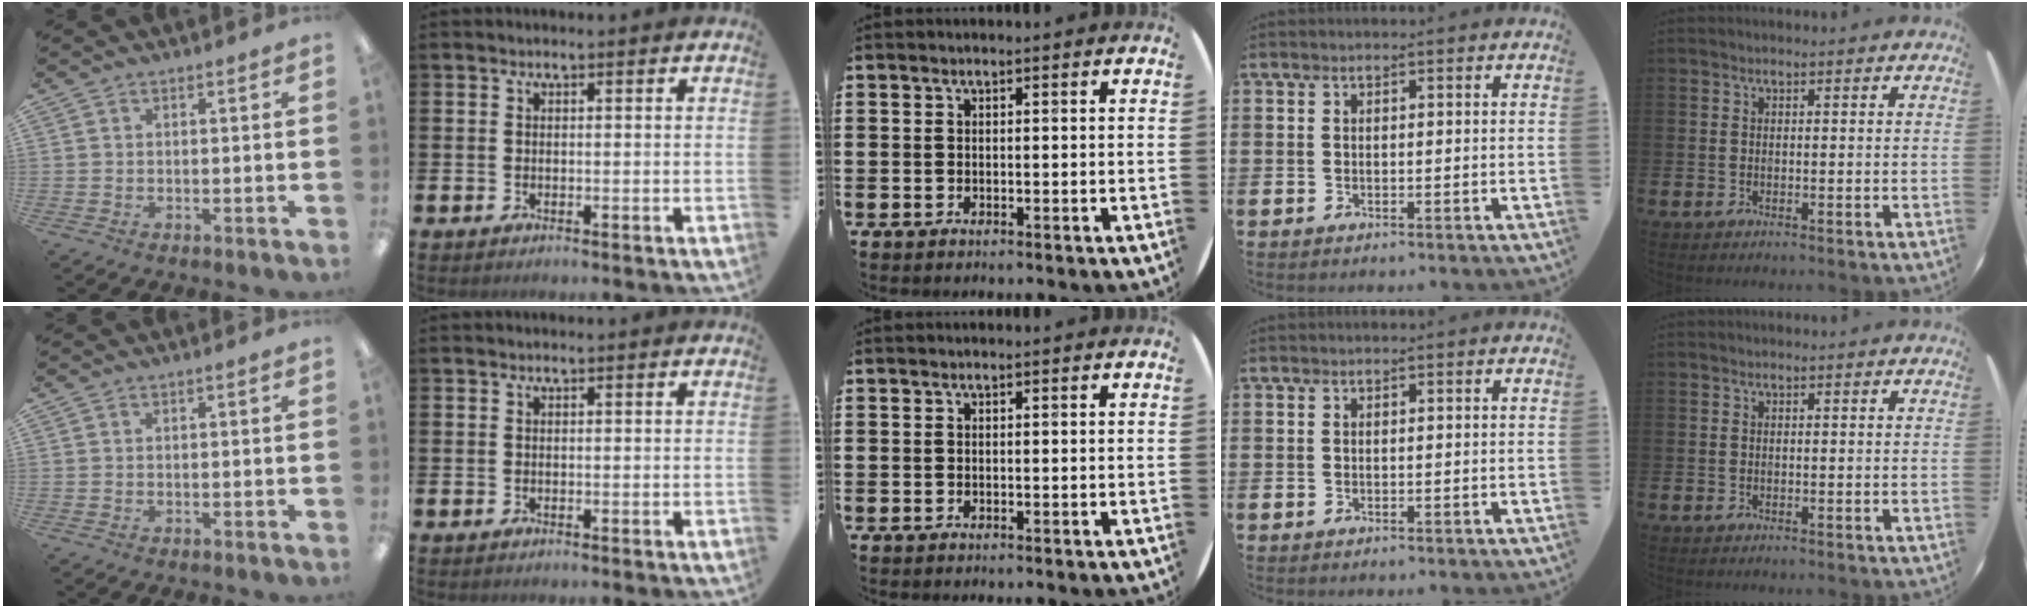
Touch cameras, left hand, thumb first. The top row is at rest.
{}